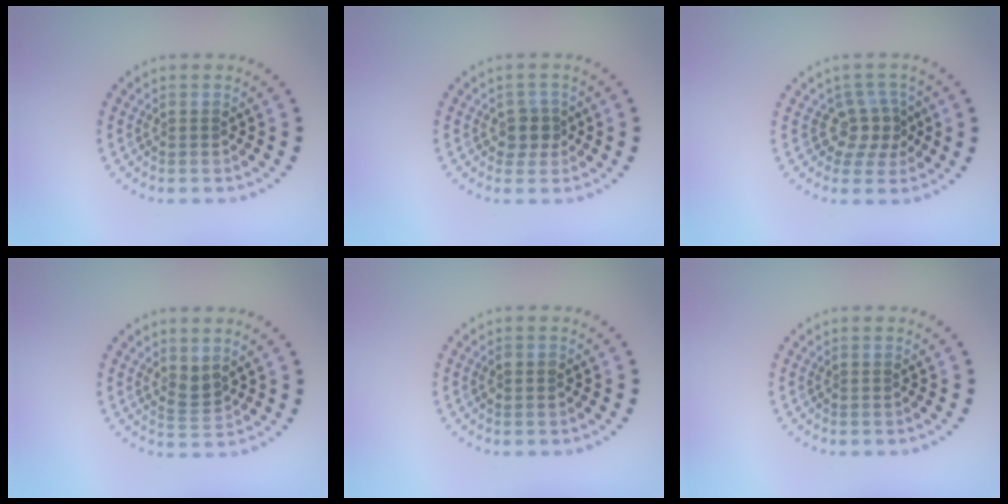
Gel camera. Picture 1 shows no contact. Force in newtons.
{"total": 1.8, "press": 1.5, "slide": 0.9}
{"total": 2.9, "press": 2.2, "slide": 1.9}
{"total": 1.8, "press": 1.5, "slide": 1.1}
{"total": 1.0, "press": 1.0, "slide": 0.2}
{"total": 0.0}